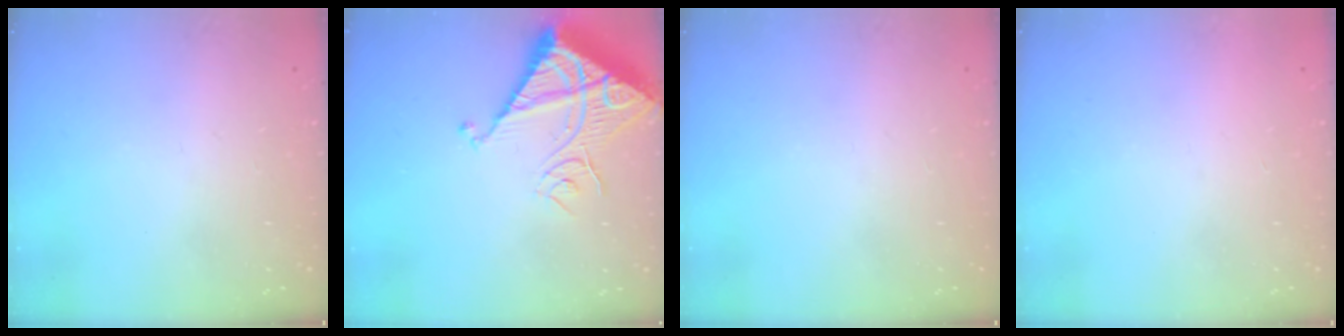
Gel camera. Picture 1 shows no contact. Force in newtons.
{"total": 13.1, "press": 13.0, "slide": 1.5}
{"total": 0.0}
{"total": 1.5, "press": 1.5, "slide": 0.1}